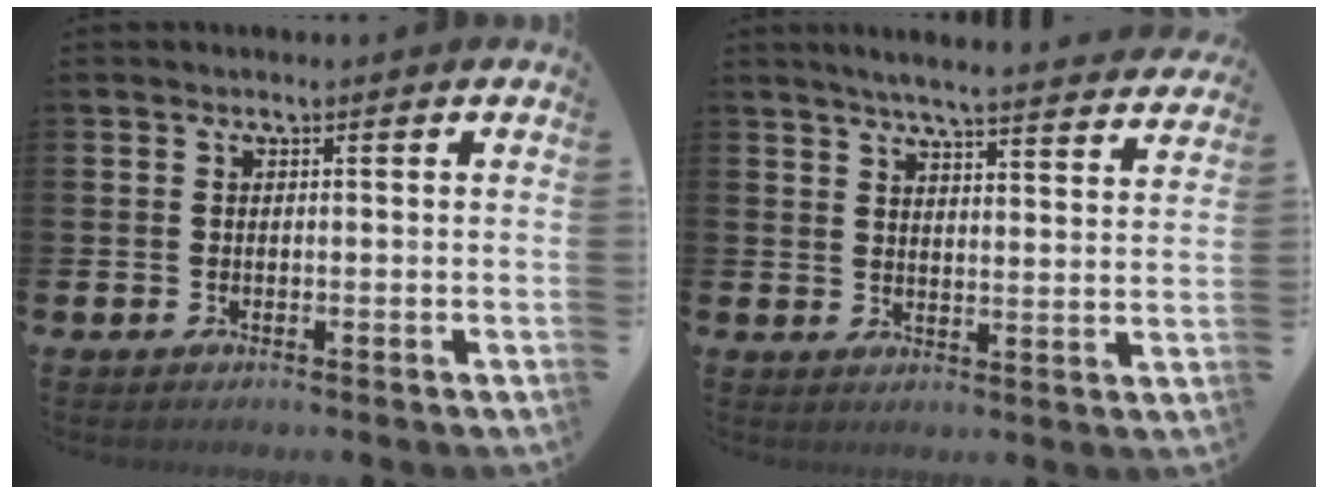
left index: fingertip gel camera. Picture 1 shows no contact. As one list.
[{"total": 5.3, "force": [5.2, -0.2, 1.3], "torque": [-0.028, -0.041, 0.086]}]